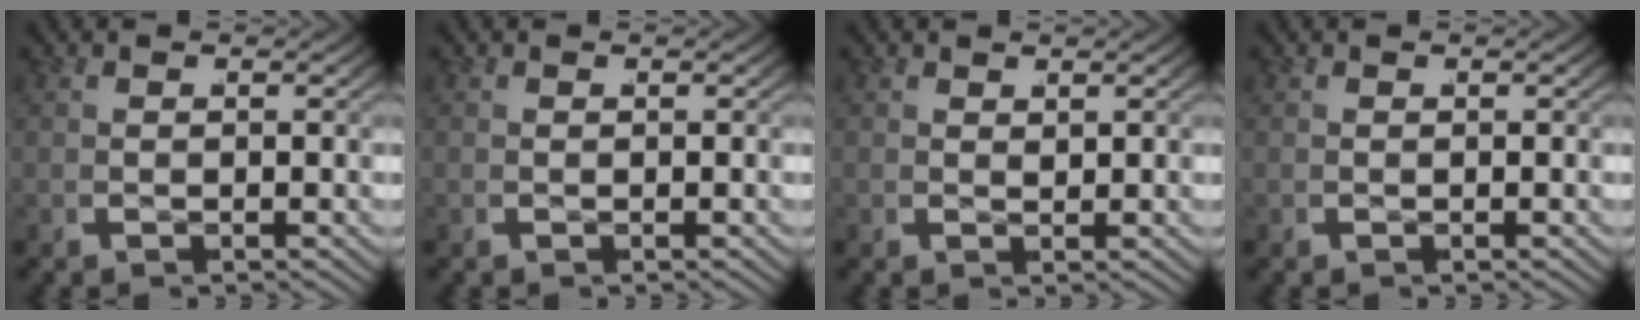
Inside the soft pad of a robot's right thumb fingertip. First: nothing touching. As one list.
[{"total": 0.0}, {"total": 0.8, "force": [0.7, -0.3, -0.2], "torque": [0.010, 0.002, 0.015]}, {"total": 0.0}]